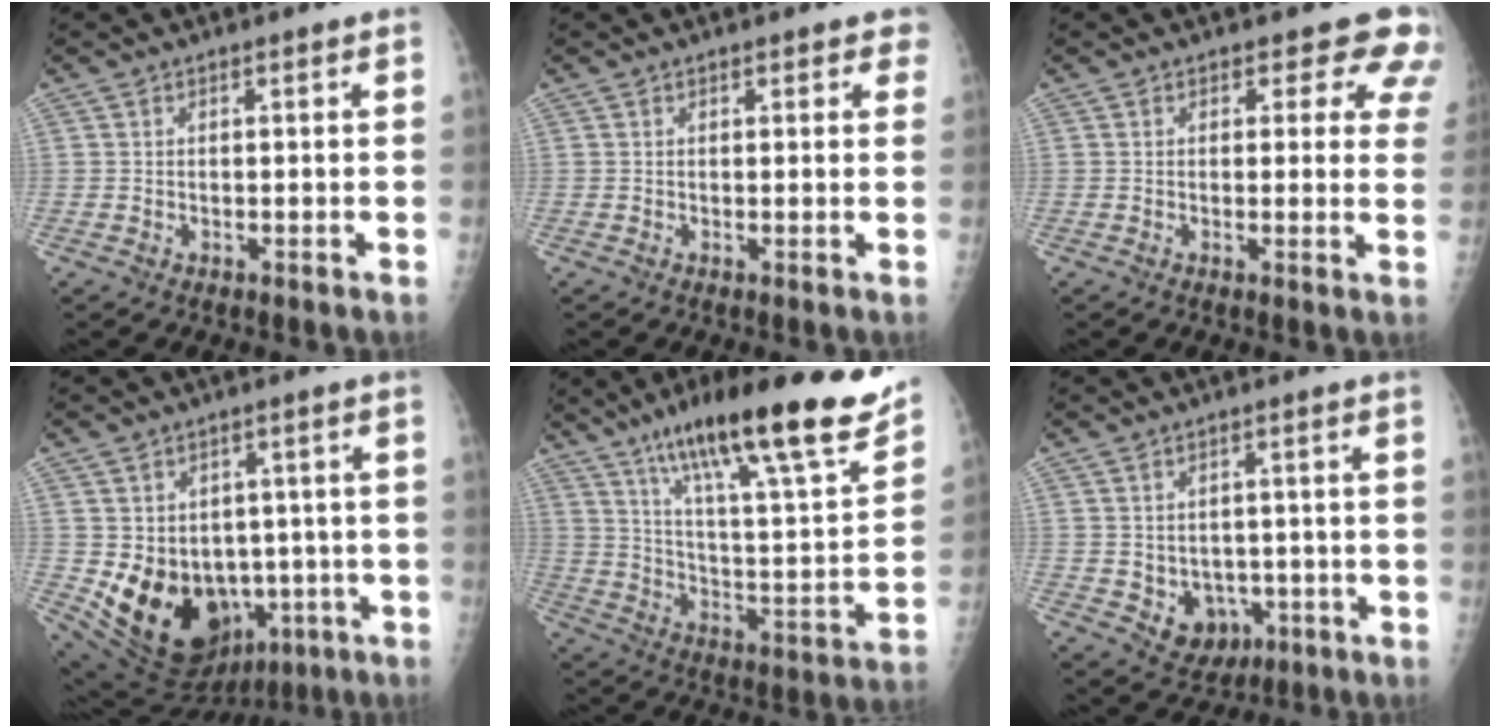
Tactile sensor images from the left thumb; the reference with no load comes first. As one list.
[{"total": 2.2, "force": [1.5, 1.2, 1.1], "torque": [0.012, -0.002, 0.011]}, {"total": 7.4, "force": [5.9, 3.9, 2.3], "torque": [0.026, -0.024, 0.041]}, {"total": 17.4, "force": [-3.4, 13.5, 10.3], "torque": [-0.147, 0.007, -0.016]}, {"total": 26.5, "force": [18.3, 4.3, 18.7], "torque": [-0.275, -0.062, 0.294]}, {"total": 7.0, "force": [-1.6, 5.7, 3.7], "torque": [-0.028, 0.008, -0.005]}]